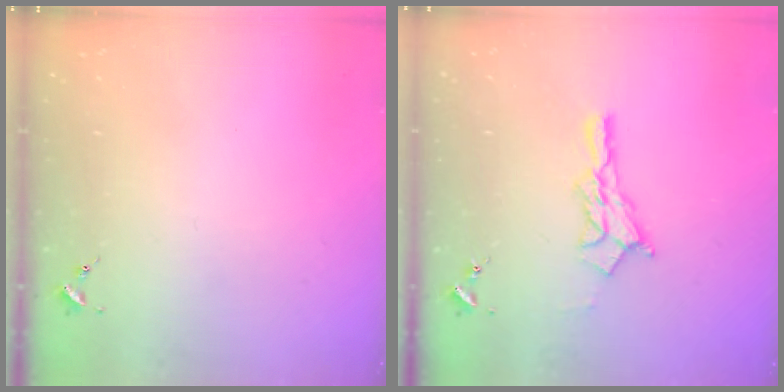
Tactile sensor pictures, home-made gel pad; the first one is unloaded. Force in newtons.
{"total": 11.9, "press": 11.9, "slide": 0.9}